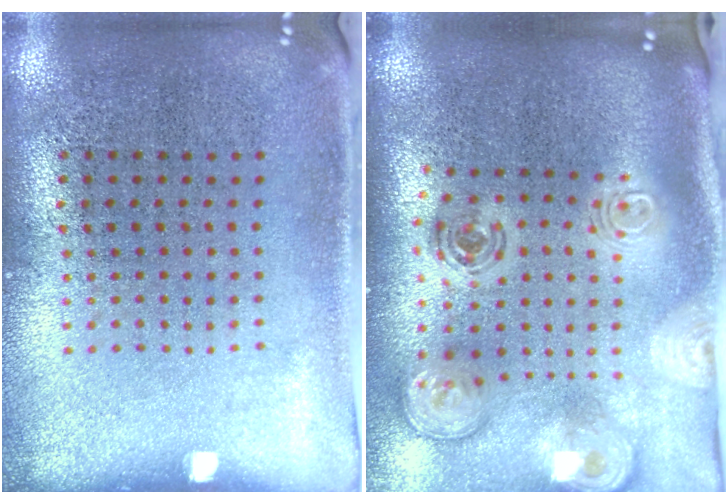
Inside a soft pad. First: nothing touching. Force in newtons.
{"total": 2.9, "press": 2.0, "slide": 2.1}